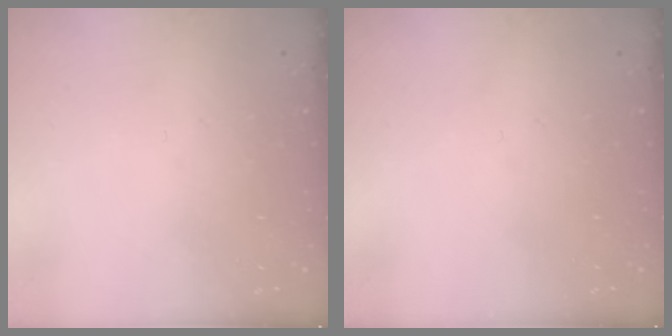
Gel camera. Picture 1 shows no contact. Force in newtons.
{"total": 0.0}